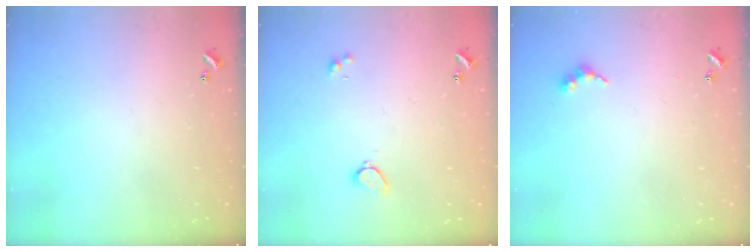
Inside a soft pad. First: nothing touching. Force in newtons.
{"total": 2.0, "press": 2.0, "slide": 0.5}
{"total": 5.2, "press": 5.2, "slide": 0.5}